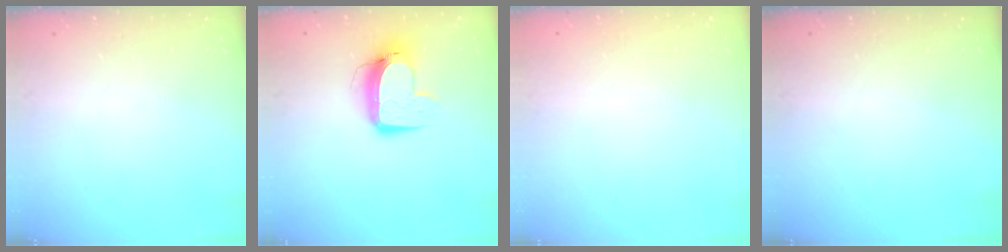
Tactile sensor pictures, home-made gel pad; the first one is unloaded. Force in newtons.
{"total": 11.3, "press": 11.2, "slide": 1.3}
{"total": 0.0}
{"total": 0.0}